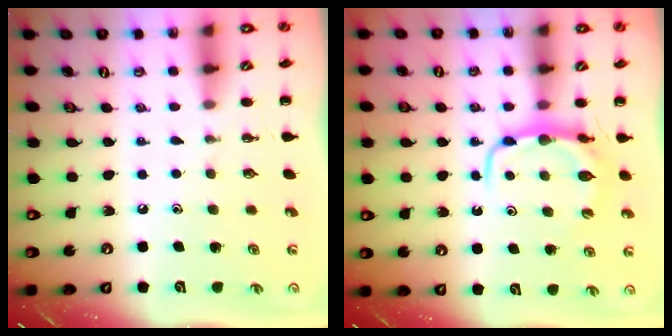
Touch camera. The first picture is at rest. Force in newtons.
{"total": 7.7, "press": 7.6, "slide": 1.2}